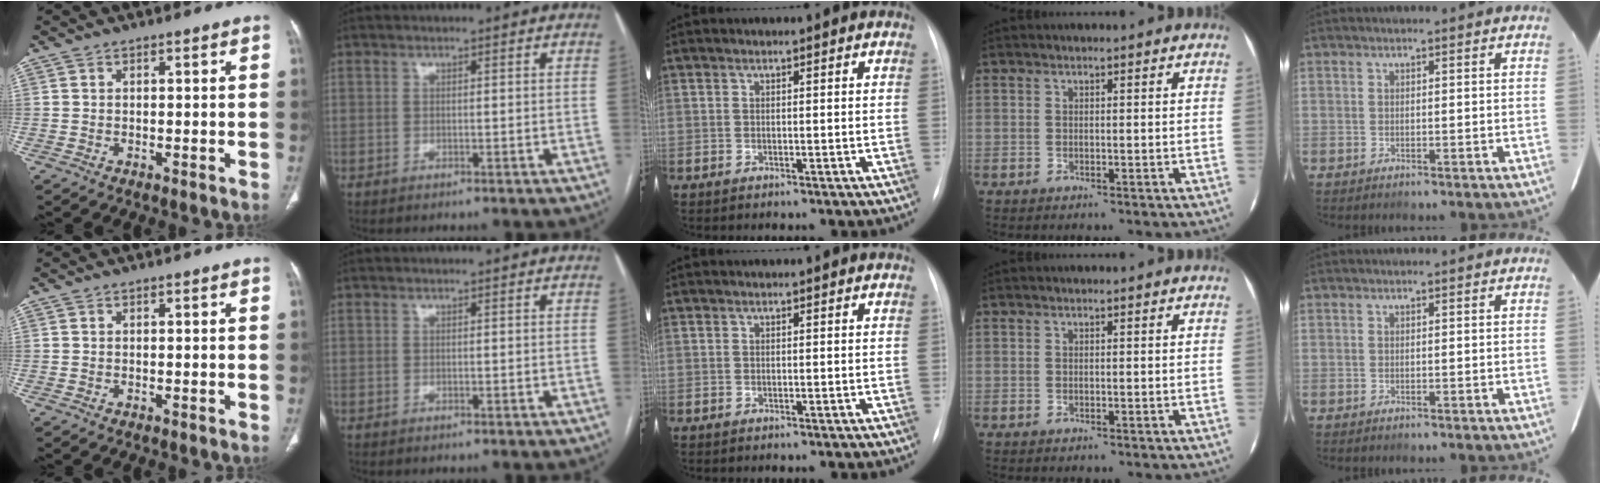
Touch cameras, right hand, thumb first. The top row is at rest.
{}